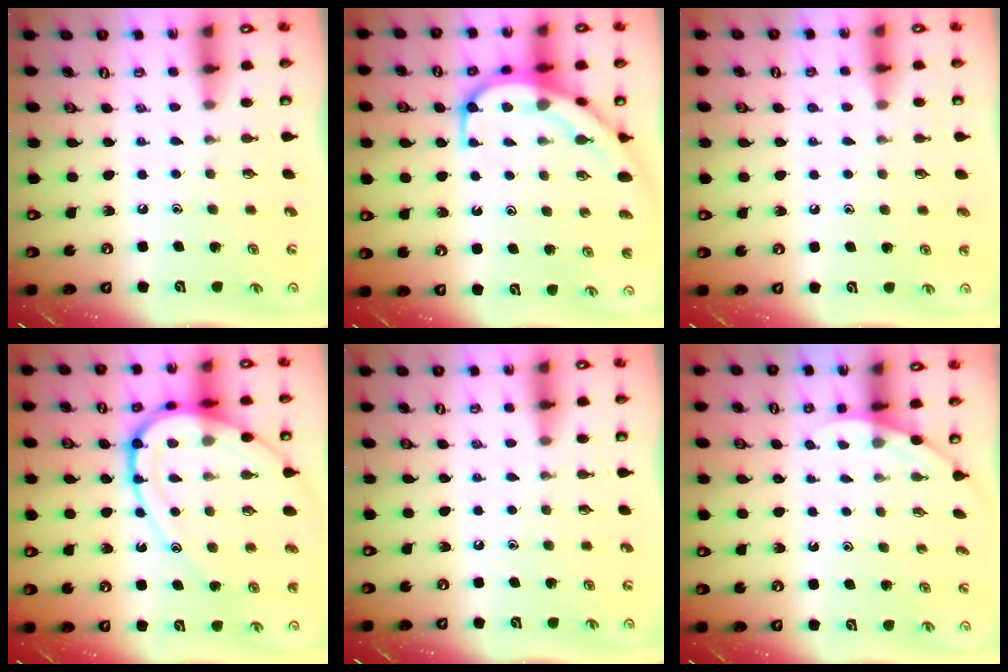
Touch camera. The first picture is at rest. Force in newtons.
{"total": 11.1, "press": 11.1, "slide": 1.0}
{"total": 2.6, "press": 2.6, "slide": 0.3}
{"total": 17.2, "press": 17.1, "slide": 1.6}
{"total": 0.0}
{"total": 2.0, "press": 2.0, "slide": 0.0}